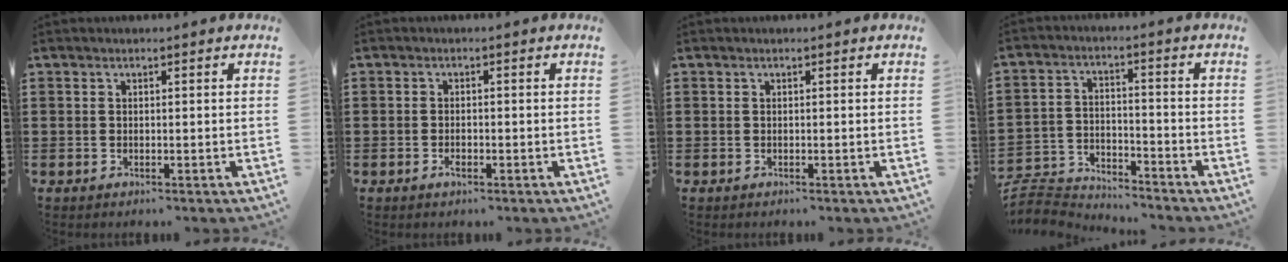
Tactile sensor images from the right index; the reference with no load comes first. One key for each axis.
{"total": 1.5, "fx": -0.8, "fy": 0.6, "fz": 1.1, "tx": -0.023, "ty": -0.002, "tz": -0.013}
{"total": 0.0}
{"total": 5.4, "fx": -5.4, "fy": 0.9, "fz": 0.3, "tx": -0.027, "ty": 0.004, "tz": -0.114}